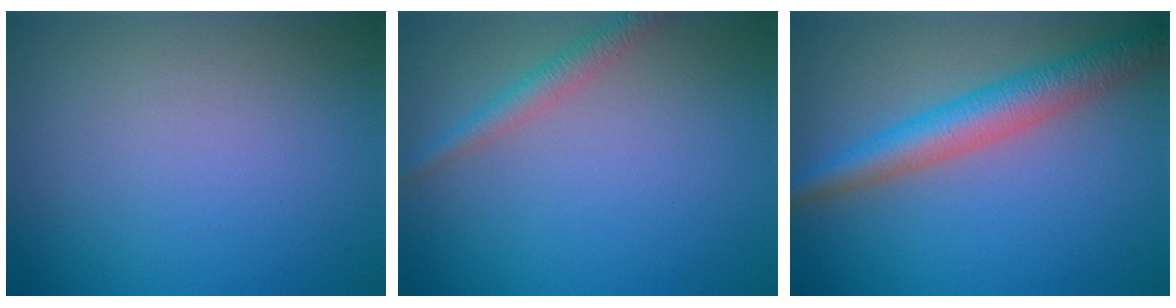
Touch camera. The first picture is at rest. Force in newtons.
{"total": 2.1, "press": 2.1, "slide": 0.0}
{"total": 5.3, "press": 5.3, "slide": 0.2}